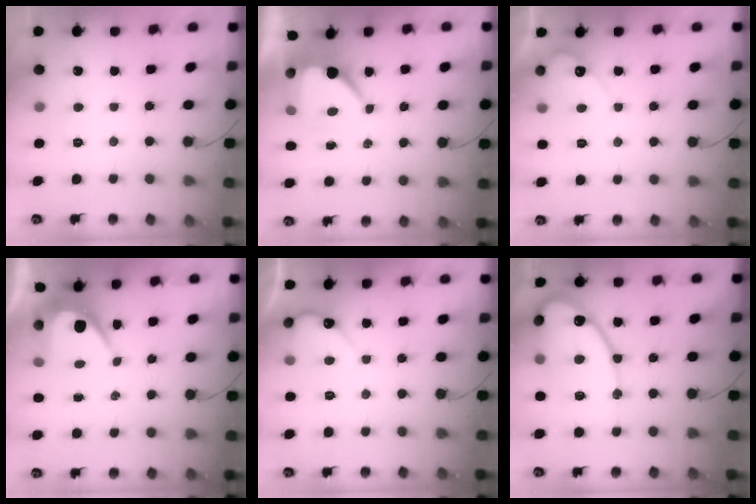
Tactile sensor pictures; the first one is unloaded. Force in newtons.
{"total": 8.7, "press": 8.7, "slide": 0.8}
{"total": 4.7, "press": 4.7, "slide": 0.4}
{"total": 7.2, "press": 7.2, "slide": 0.4}
{"total": 5.3, "press": 5.2, "slide": 0.5}
{"total": 15.7, "press": 15.7, "slide": 1.1}